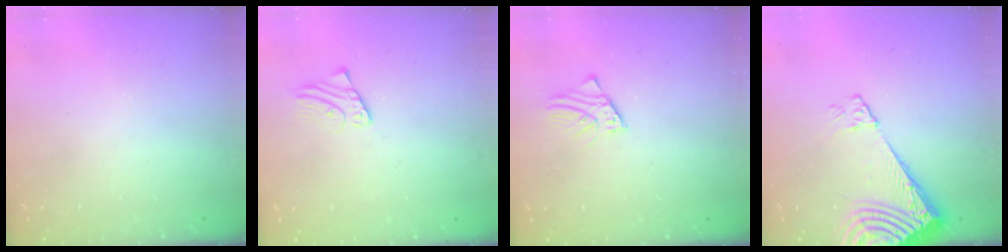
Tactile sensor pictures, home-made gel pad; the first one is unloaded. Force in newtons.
{"total": 1.3, "press": 1.3, "slide": 0.1}
{"total": 1.8, "press": 1.8, "slide": 0.1}
{"total": 14.3, "press": 14.1, "slide": 2.2}